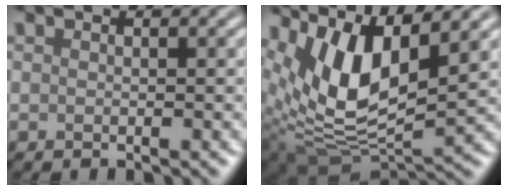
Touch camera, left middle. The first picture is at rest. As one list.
[{"total": 10.2, "force": [4.4, 4.3, 8.2], "torque": [-0.163, -0.008, 0.084]}]